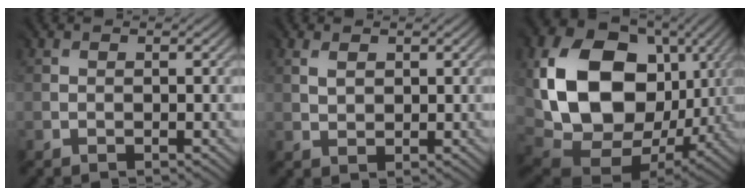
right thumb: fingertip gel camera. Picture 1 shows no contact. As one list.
[{"total": 1.8, "force": [1.1, 1.3, 0.8], "torque": [-0.027, 0.000, 0.026]}, {"total": 18.2, "force": [1.9, 14.1, 11.3], "torque": [-0.258, -0.034, 0.055]}]